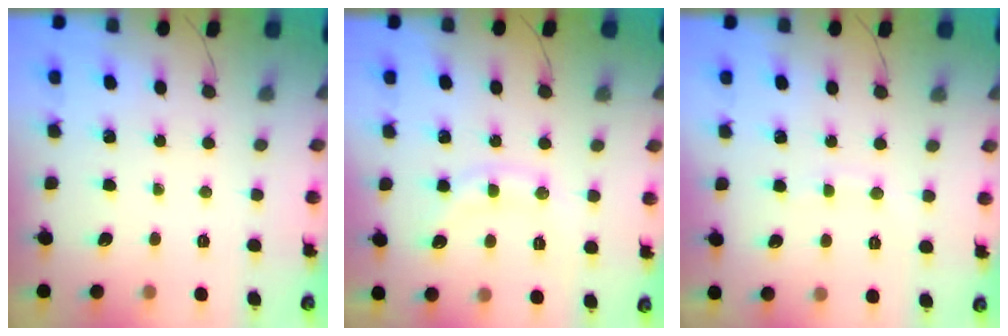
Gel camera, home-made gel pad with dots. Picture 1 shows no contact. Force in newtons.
{"total": 11.8, "press": 11.7, "slide": 0.8}
{"total": 5.3, "press": 5.2, "slide": 1.1}